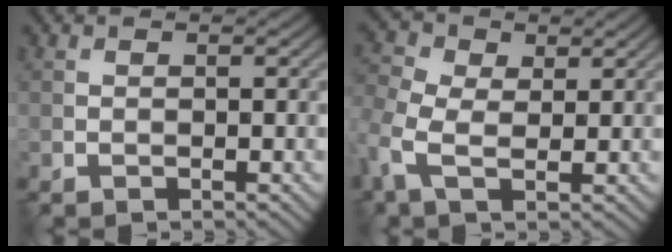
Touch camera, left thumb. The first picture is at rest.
{"total": 6.1, "force": [-0.1, 4.0, 4.6], "torque": [-0.122, 0.010, -0.011]}